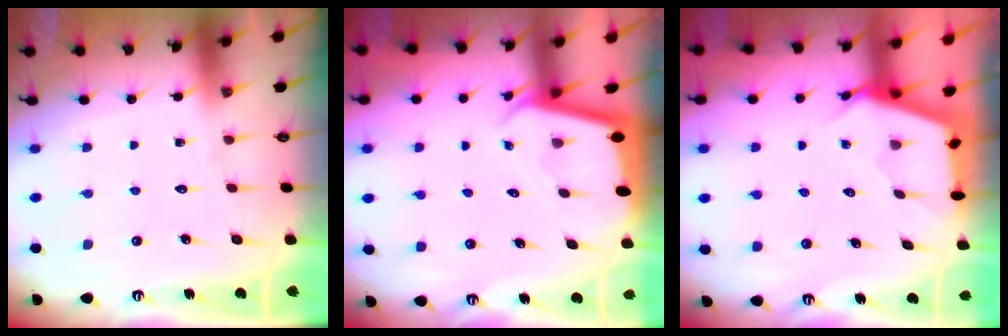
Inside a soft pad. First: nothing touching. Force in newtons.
{"total": 1.9, "press": 1.9, "slide": 0.1}
{"total": 2.6, "press": 2.5, "slide": 0.3}